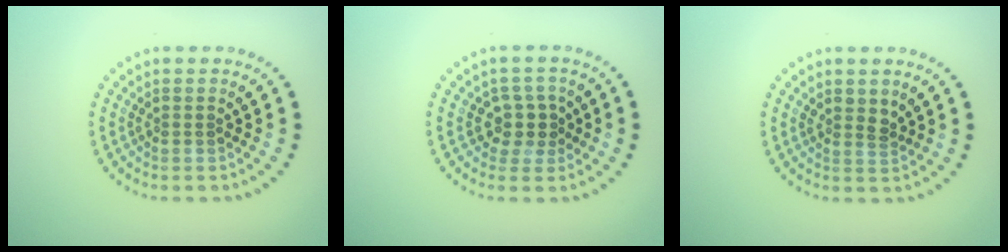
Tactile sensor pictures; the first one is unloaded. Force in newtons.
{"total": 2.5, "press": 2.1, "slide": 1.4}
{"total": 1.1, "press": 1.0, "slide": 0.4}